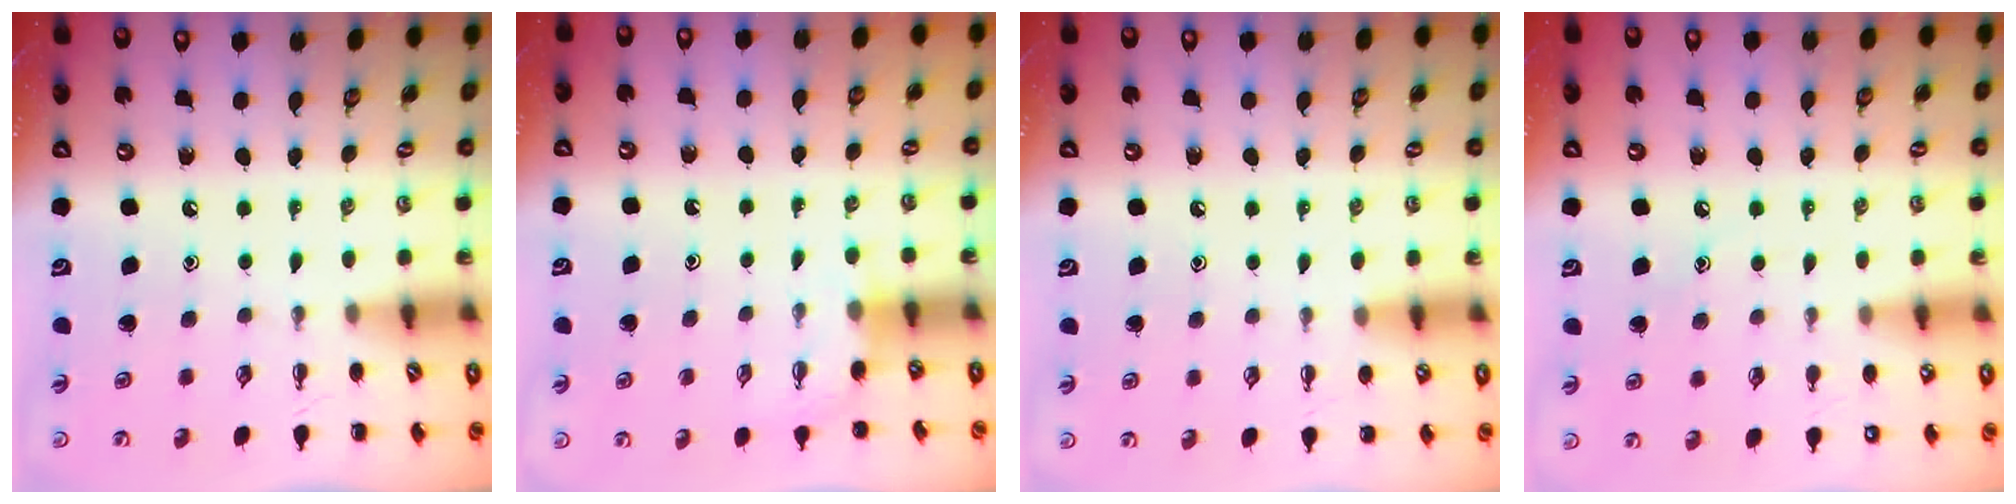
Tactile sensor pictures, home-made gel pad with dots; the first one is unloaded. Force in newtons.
{"total": 2.6, "press": 2.5, "slide": 0.9}
{"total": 6.3, "press": 6.0, "slide": 1.9}
{"total": 7.9, "press": 7.7, "slide": 2.0}